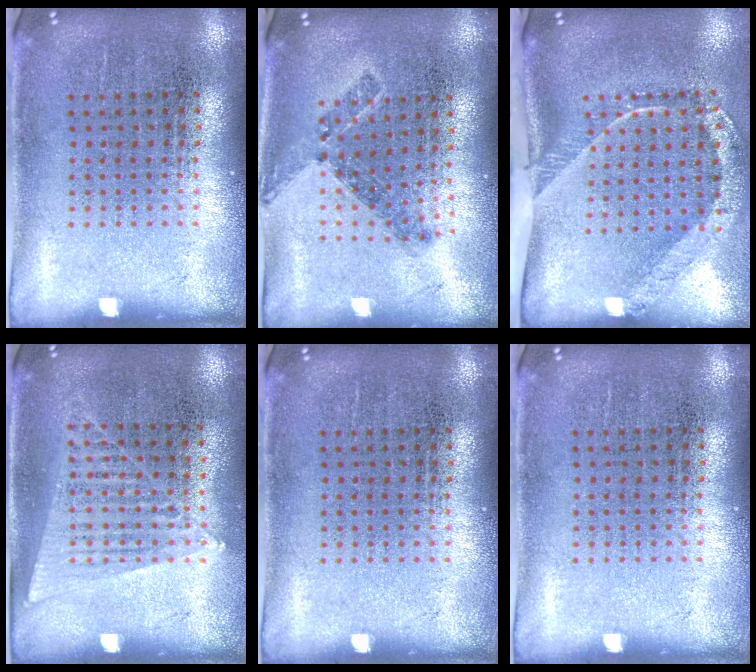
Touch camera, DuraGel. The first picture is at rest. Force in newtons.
{"total": 0.7, "press": 0.6, "slide": 0.3}
{"total": 2.5, "press": 1.6, "slide": 1.9}
{"total": 1.2, "press": 1.1, "slide": 0.5}
{"total": 0.0}
{"total": 0.0}